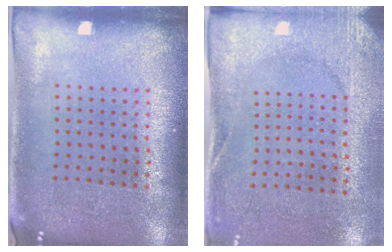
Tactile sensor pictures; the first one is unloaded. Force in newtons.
{"total": 2.7, "press": 2.3, "slide": 1.3}